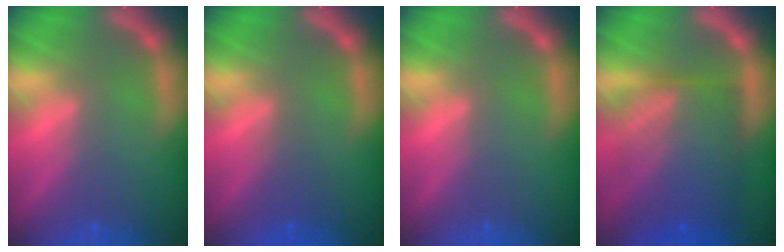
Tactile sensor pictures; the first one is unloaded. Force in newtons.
{"total": 1.5}
{"total": 0.0}
{"total": 10.0}